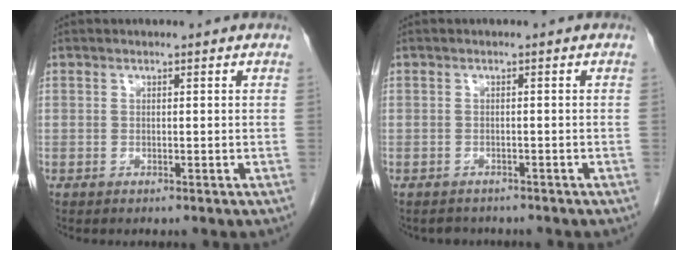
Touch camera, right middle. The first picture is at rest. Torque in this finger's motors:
{"motor_torque": [0.06, -0.05, 0.00, 0.01]}